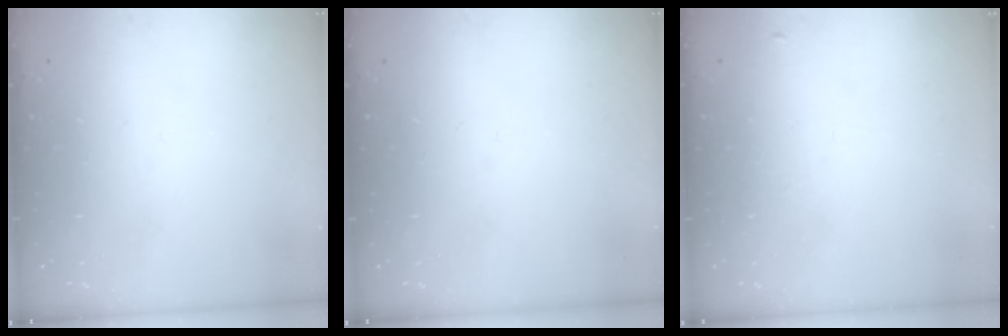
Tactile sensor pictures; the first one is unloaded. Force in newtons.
{"total": 0.0}
{"total": 3.9, "press": 3.8, "slide": 0.6}